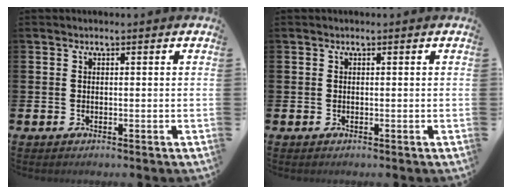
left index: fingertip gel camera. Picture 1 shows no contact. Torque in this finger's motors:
{"motor_torque": [0.00, 0.00, 0.00, 0.01]}